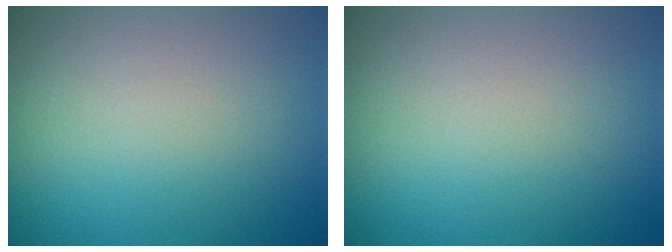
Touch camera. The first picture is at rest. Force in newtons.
{"total": 0.0}